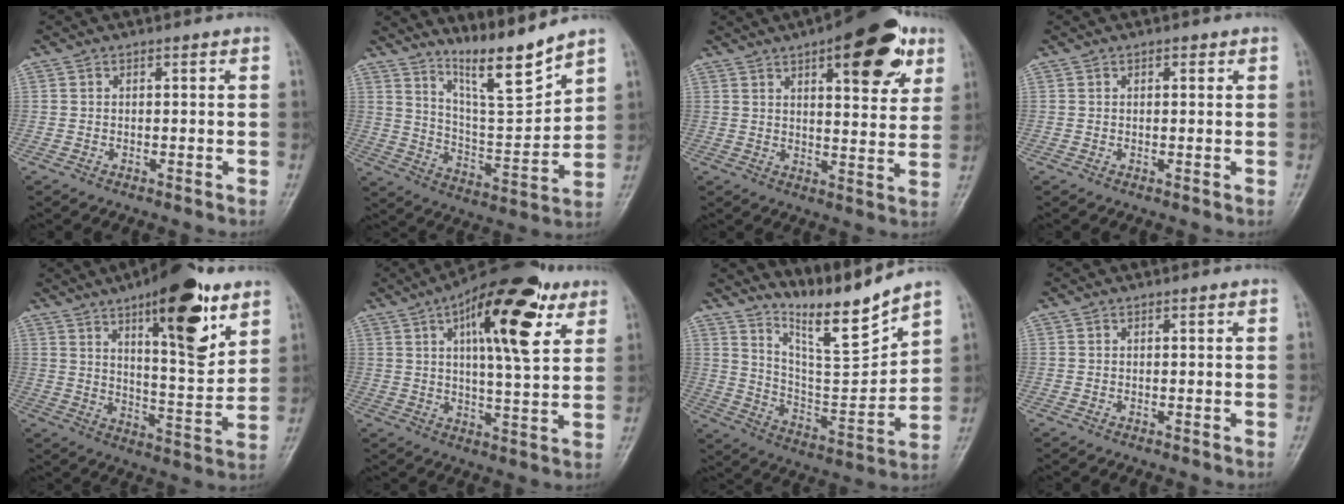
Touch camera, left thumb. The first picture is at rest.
{"total": 11.6, "force": [9.7, 0.6, 6.3], "torque": [-0.095, -0.079, 0.180]}
{"total": 17.3, "force": [8.6, 6.6, 13.4], "torque": [-0.140, -0.023, 0.113]}
{"total": 1.2, "force": [0.5, 0.7, 0.8], "torque": [-0.006, 0.003, 0.004]}
{"total": 19.0, "force": [10.2, 6.1, 14.8], "torque": [-0.181, -0.050, 0.154]}
{"total": 19.4, "force": [8.3, 6.9, 16.1], "torque": [-0.212, -0.012, 0.118]}
{"total": 12.6, "force": [11.1, 0.6, 5.8], "torque": [-0.081, -0.087, 0.208]}
{"total": 0.0}